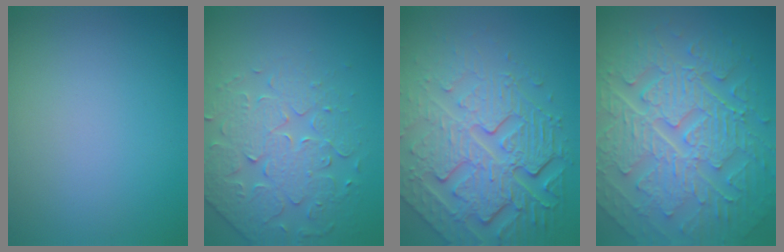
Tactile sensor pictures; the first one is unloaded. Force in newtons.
{"total": 4.2, "press": 4.1, "slide": 1.2}
{"total": 8.6, "press": 5.8, "slide": 6.3}
{"total": 9.9, "press": 6.7, "slide": 7.3}